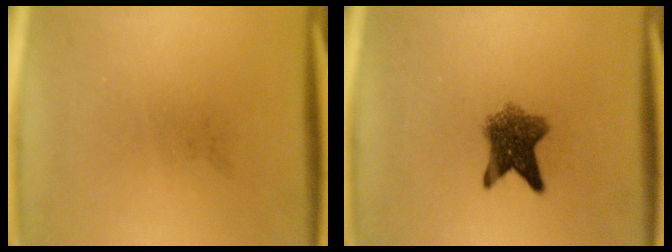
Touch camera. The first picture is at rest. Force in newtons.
{"total": 6.3}